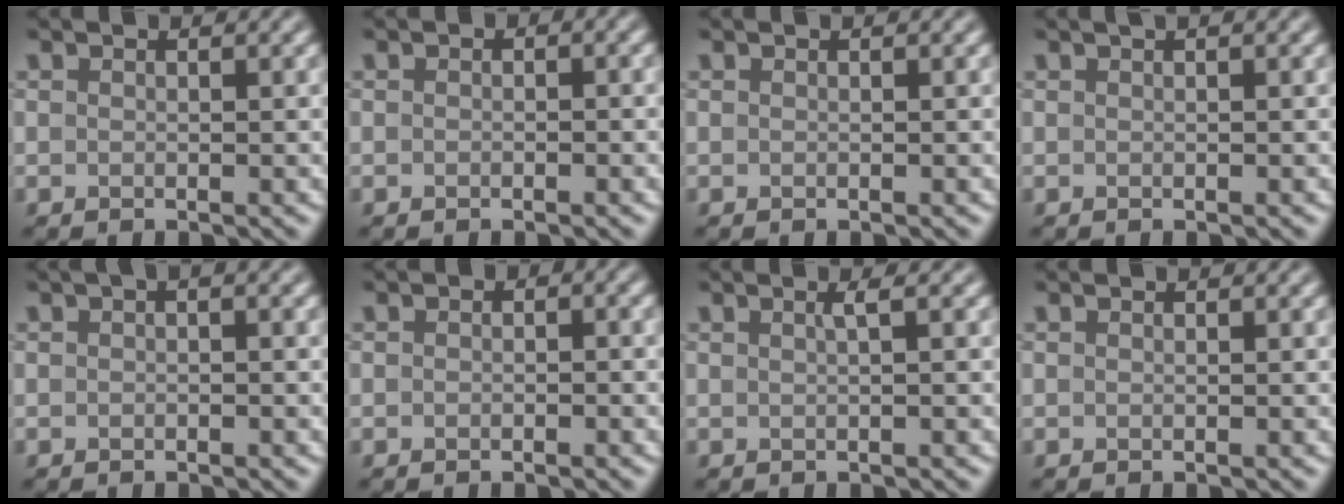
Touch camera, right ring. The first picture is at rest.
{"total": 0.7, "force": [-0.2, 0.5, 0.4], "torque": [-0.006, -0.003, -0.004]}
{"total": 0.0}
{"total": 0.8, "force": [0.5, 0.1, 0.6], "torque": [-0.009, 0.007, 0.006]}
{"total": 1.0, "force": [0.2, 0.4, 0.9], "torque": [-0.017, 0.001, 0.001]}
{"total": 1.0, "force": [-0.2, 0.7, 0.7], "torque": [-0.010, -0.004, -0.004]}
{"total": 1.2, "force": [0.3, 0.4, 1.1], "torque": [-0.011, 0.006, 0.001]}
{"total": 0.0}